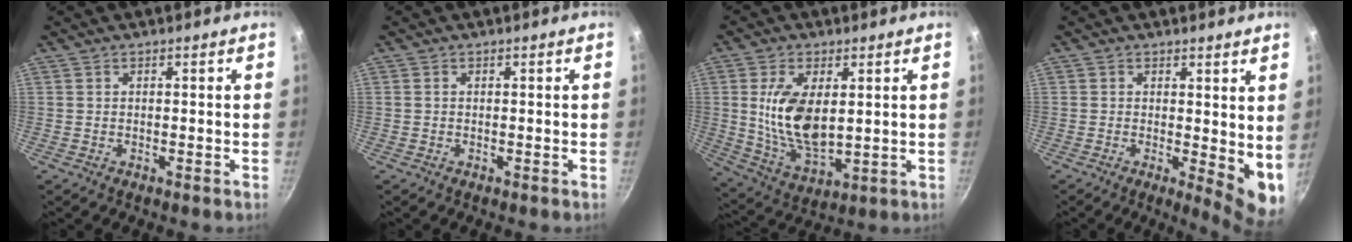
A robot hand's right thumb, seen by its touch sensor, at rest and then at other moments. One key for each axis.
{"total": 0.0}
{"total": 13.3, "fx": 2.1, "fy": 6.9, "fz": 11.2, "tx": -0.205, "ty": -0.018, "tz": 0.050}
{"total": 7.2, "fx": 0.6, "fy": 3.0, "fz": 6.5, "tx": -0.072, "ty": -0.018, "tz": 0.009}